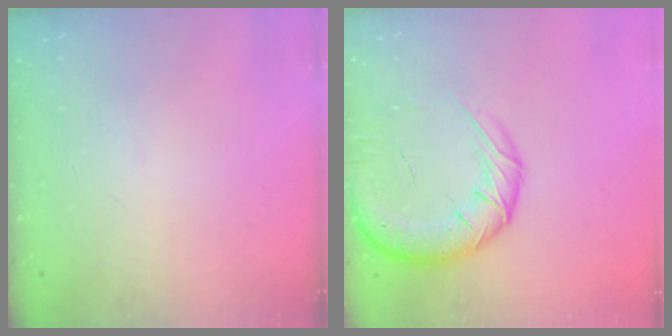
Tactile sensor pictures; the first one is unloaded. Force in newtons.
{"total": 15.8, "press": 15.5, "slide": 3.5}